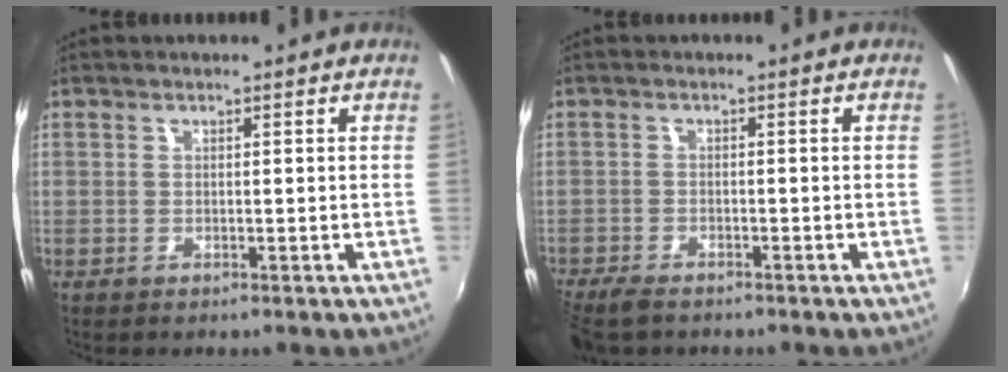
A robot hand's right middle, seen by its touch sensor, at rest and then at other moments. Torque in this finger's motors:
{"motor_torque": [0.61, -0.59, 0.09, 0.04]}